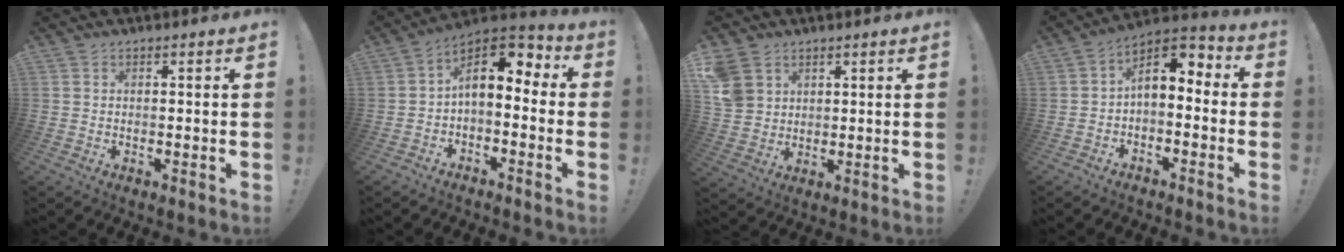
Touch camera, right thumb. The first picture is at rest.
{"total": 9.0, "force": [2.1, 5.3, 7.0], "torque": [-0.101, -0.015, 0.037]}
{"total": 7.5, "force": [3.9, 5.9, 2.5], "torque": [-0.055, -0.021, 0.079]}
{"total": 6.4, "force": [0.5, 4.0, 4.9], "torque": [-0.066, -0.001, 0.013]}